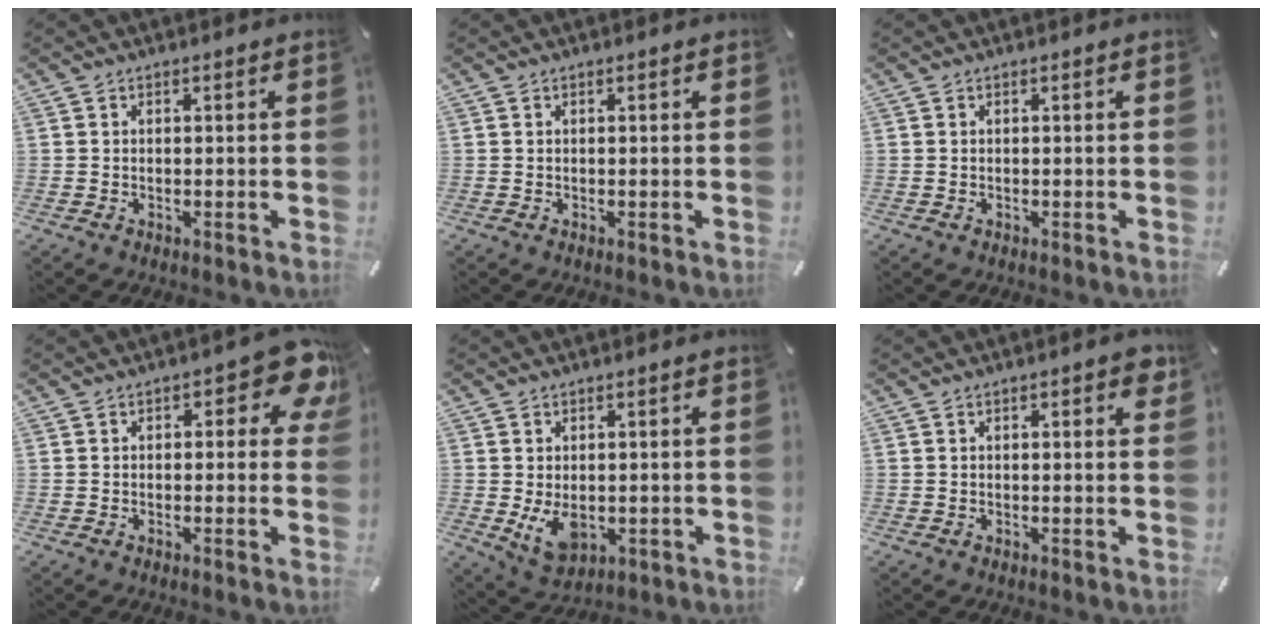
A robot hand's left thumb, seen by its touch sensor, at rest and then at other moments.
{"total": 0.0}
{"total": 0.0}
{"total": 7.9, "force": [3.5, 3.6, 6.1], "torque": [-0.067, -0.016, 0.053]}
{"total": 6.5, "force": [-0.3, 4.7, 4.5], "torque": [-0.094, -0.008, -0.007]}
{"total": 2.5, "force": [1.1, 0.9, 2.0], "torque": [-0.026, -0.002, 0.014]}